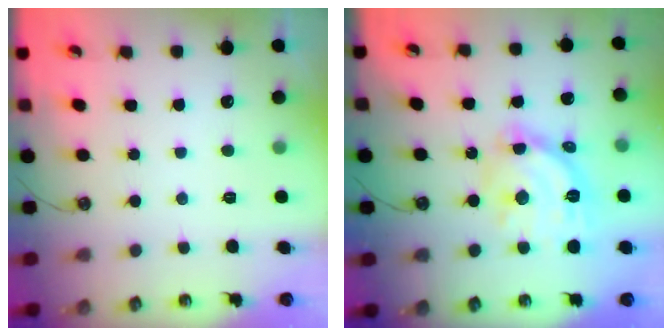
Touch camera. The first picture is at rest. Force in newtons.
{"total": 16.0, "press": 16.0, "slide": 1.3}